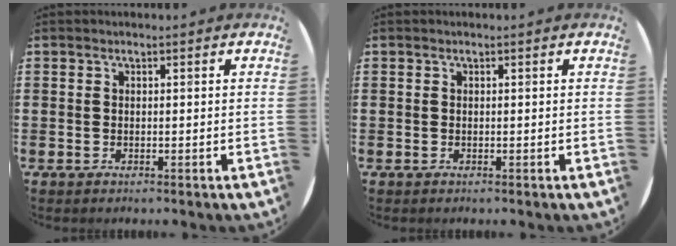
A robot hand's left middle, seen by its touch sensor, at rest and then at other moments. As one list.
[{"total": 0.0}]